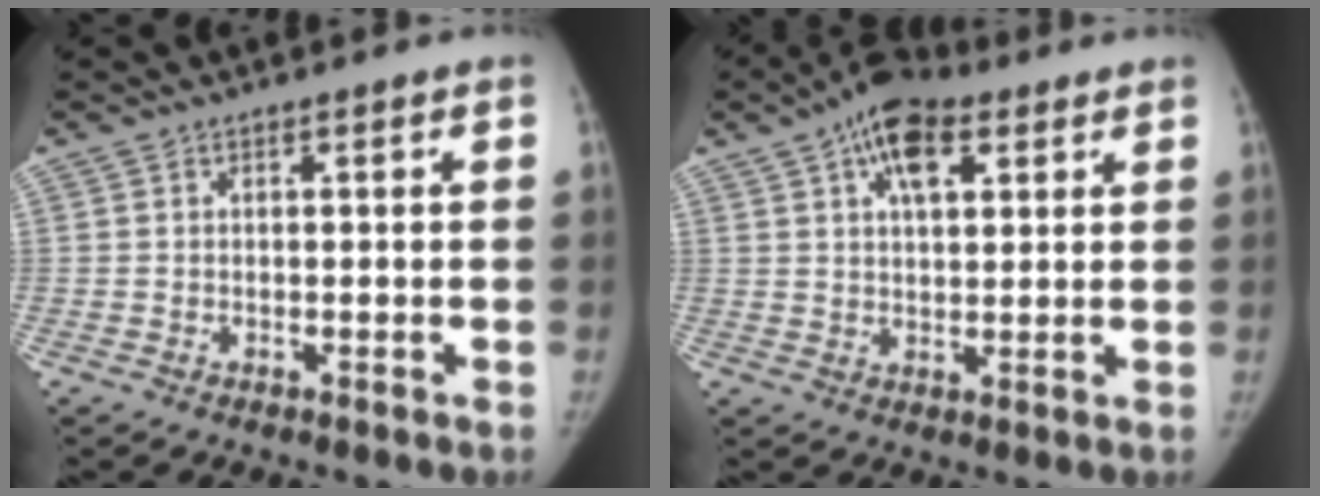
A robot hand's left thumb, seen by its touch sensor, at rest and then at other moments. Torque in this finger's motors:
{"motor_torque": [0.54, 0.44, 0.79, -1.10, 0.27]}